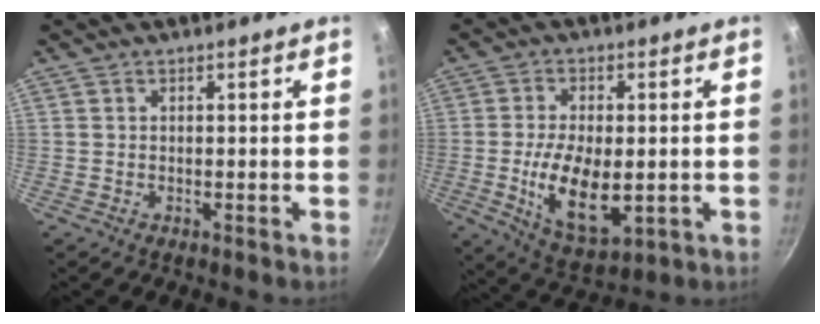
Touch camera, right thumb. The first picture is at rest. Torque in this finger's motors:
{"motor_torque": [-0.44, 1.02, 1.27, -0.29, 0.13]}